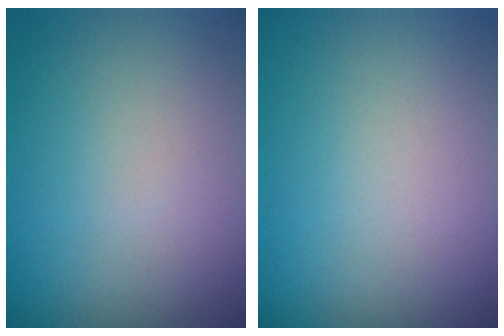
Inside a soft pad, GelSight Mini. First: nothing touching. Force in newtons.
{"total": 0.0}